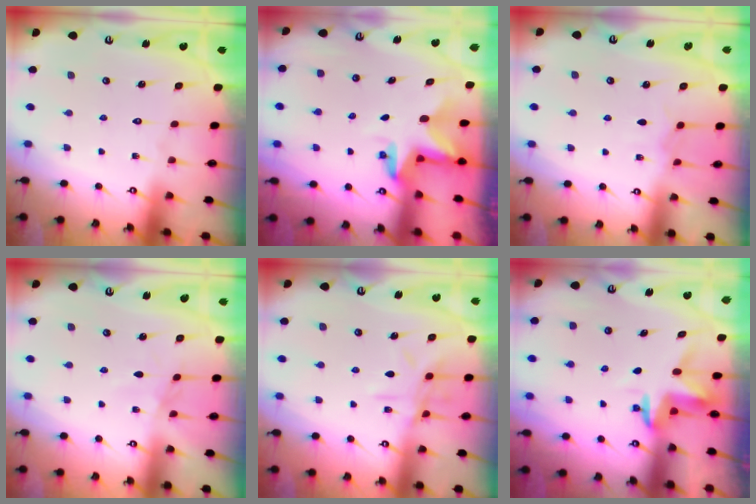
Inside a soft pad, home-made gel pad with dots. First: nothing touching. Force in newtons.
{"total": 2.9, "press": 2.9, "slide": 0.2}
{"total": 4.5, "press": 4.5, "slide": 0.6}
{"total": 2.0, "press": 1.9, "slide": 0.4}
{"total": 9.3, "press": 9.3, "slide": 0.8}
{"total": 3.5, "press": 3.5, "slide": 0.2}